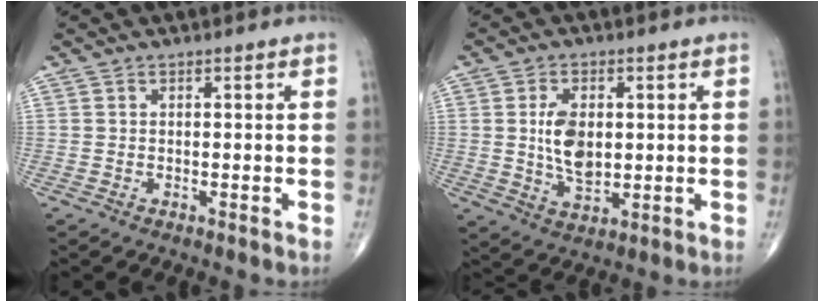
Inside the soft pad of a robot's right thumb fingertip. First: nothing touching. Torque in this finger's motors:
{"motor_torque": [1.09, 2.94, 0.85, 0.28, 0.09]}